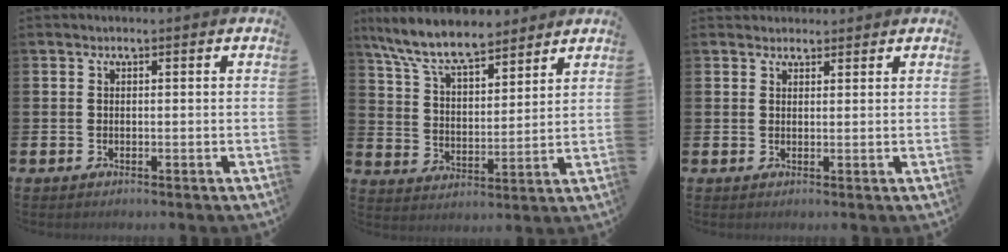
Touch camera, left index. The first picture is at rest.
{"total": 9.3, "force": [8.3, 2.2, 3.5], "torque": [-0.103, -0.037, 0.151]}
{"total": 2.0, "force": [1.8, 0.6, -0.2], "torque": [0.010, -0.004, 0.033]}